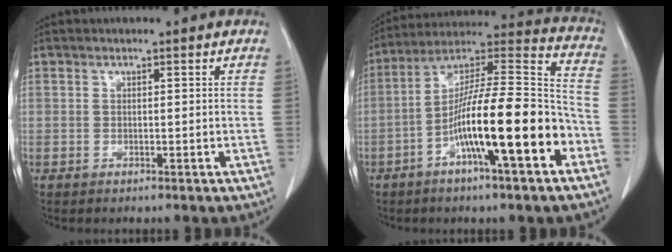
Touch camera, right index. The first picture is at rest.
{"total": 19.4, "force": [-7.1, 2.2, 17.9], "torque": [-0.304, 0.006, -0.122]}